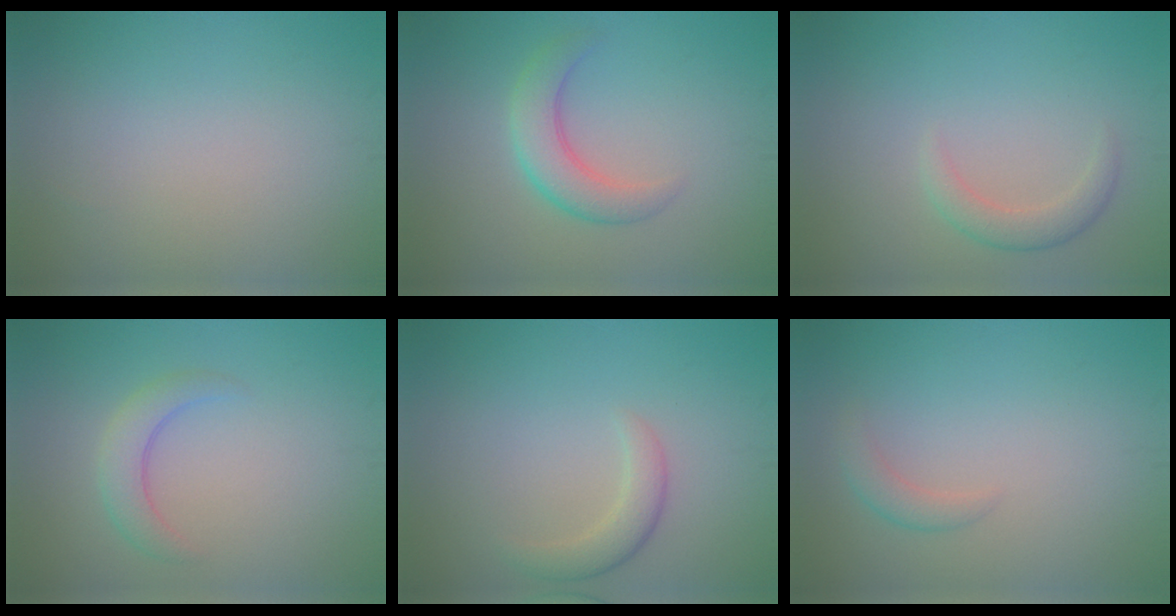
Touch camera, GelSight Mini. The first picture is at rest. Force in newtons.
{"total": 3.5, "press": 3.5, "slide": 0.1}
{"total": 2.0, "press": 2.0, "slide": 0.1}
{"total": 2.4, "press": 2.4, "slide": 0.1}
{"total": 2.1, "press": 2.1, "slide": 0.1}
{"total": 1.4, "press": 1.4, "slide": 0.1}